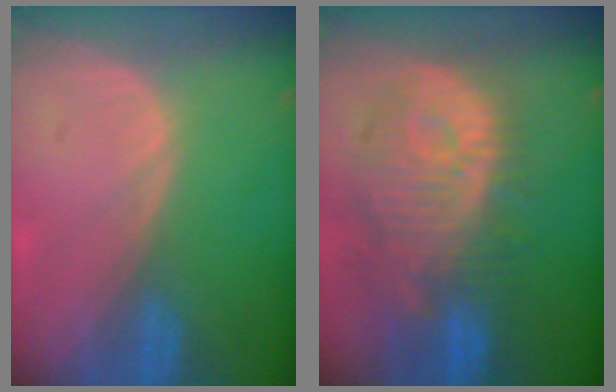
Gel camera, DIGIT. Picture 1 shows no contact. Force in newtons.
{"total": 12.3, "press": 11.1, "slide": 5.2}